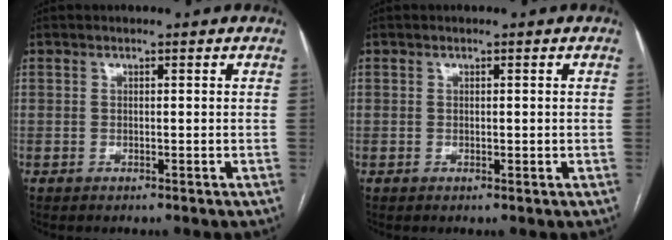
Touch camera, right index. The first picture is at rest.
{"total": 0.7, "force": [0.0, 0.5, 0.5], "torque": [-0.007, -0.001, 0.002]}